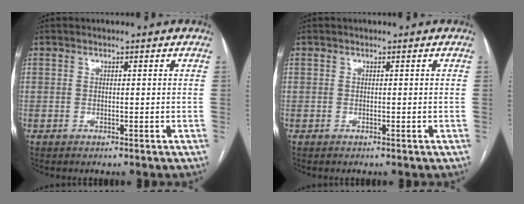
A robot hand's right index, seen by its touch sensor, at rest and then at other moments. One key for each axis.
{"total": 0.0}